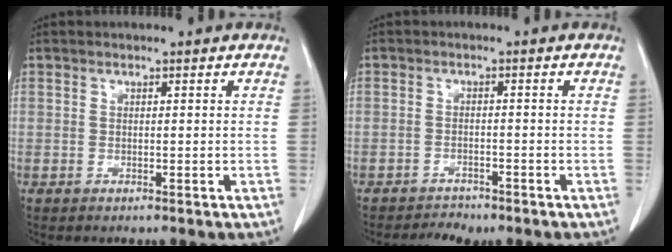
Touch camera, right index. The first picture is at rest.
{"total": 3.4, "force": [-2.9, 1.4, 0.8], "torque": [-0.012, 0.001, -0.045]}